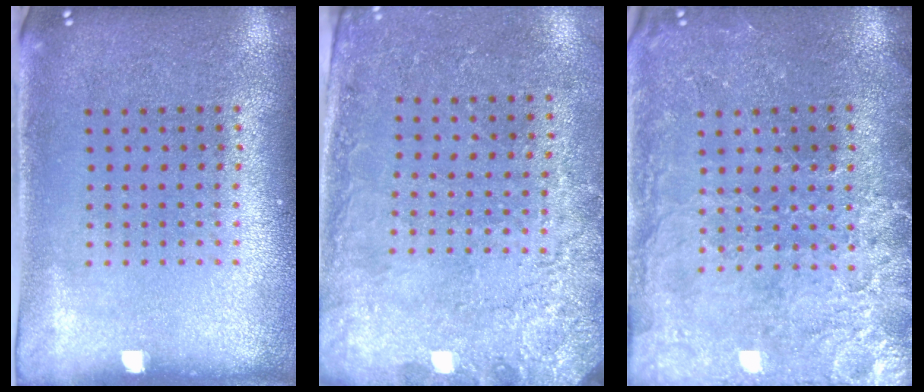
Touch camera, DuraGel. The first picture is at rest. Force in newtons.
{"total": 2.5, "press": 2.1, "slide": 1.3}
{"total": 3.2, "press": 3.1, "slide": 0.7}